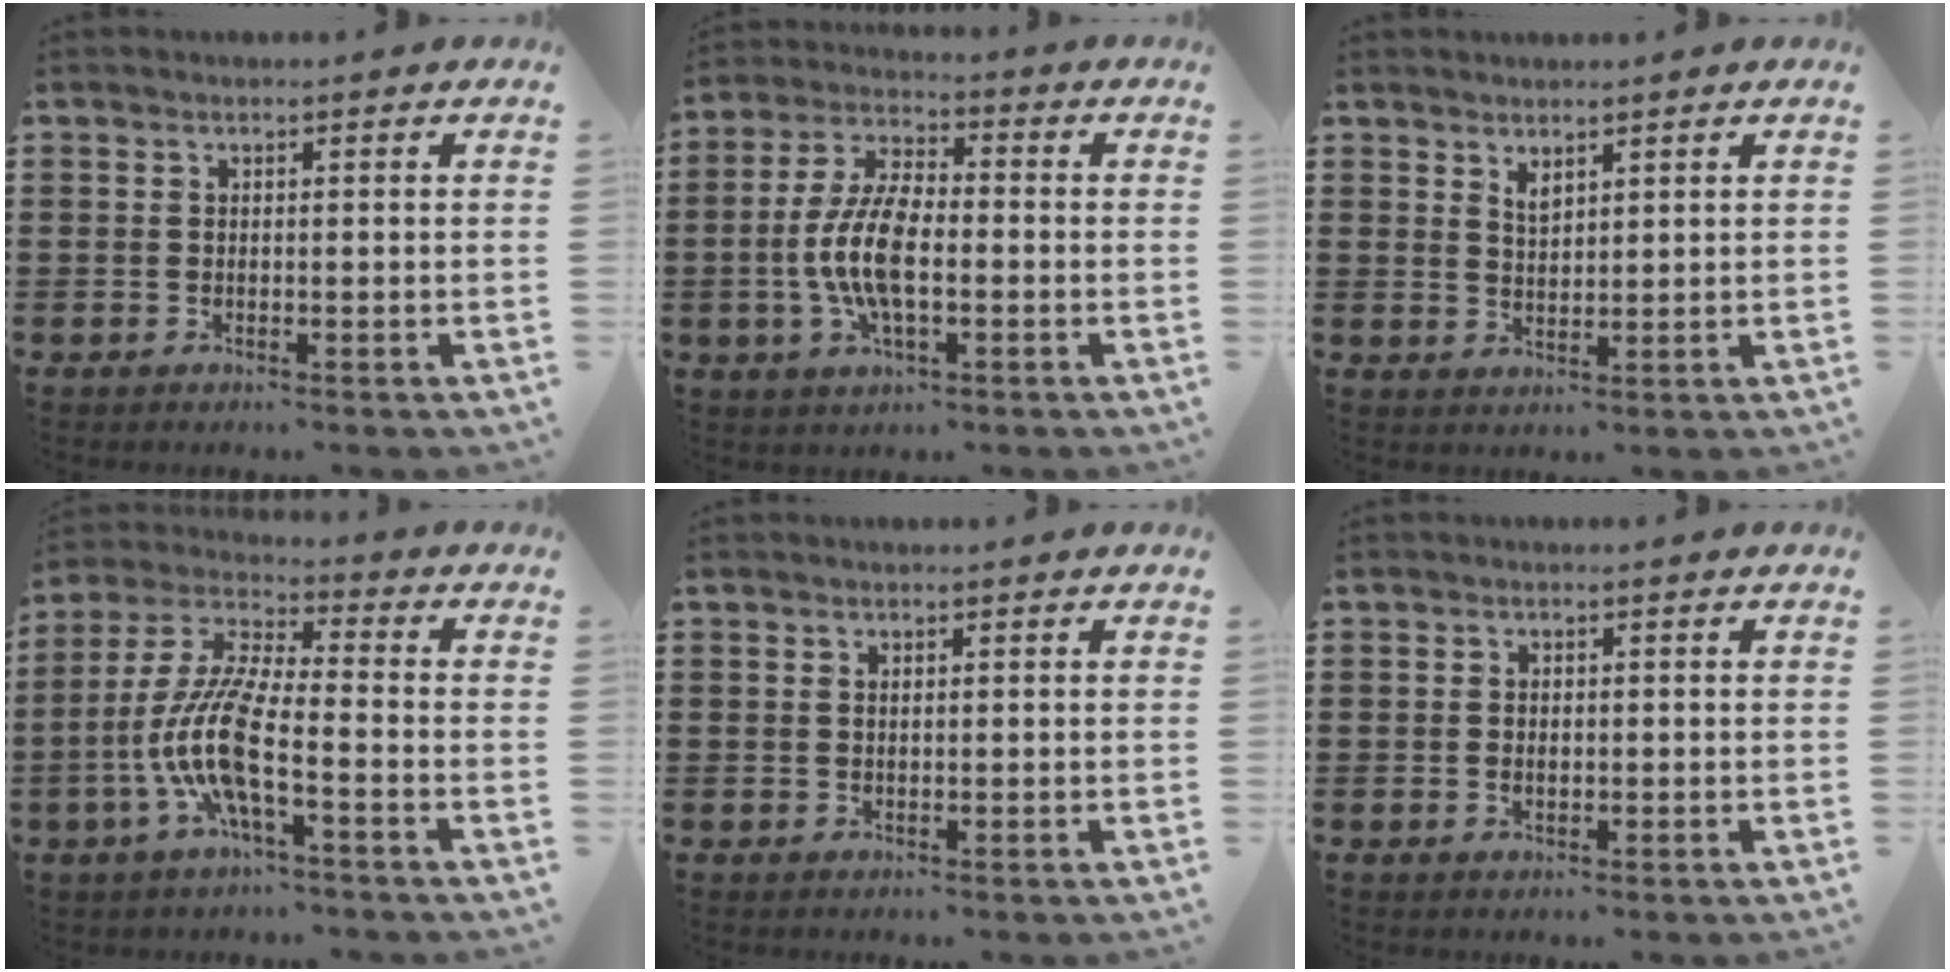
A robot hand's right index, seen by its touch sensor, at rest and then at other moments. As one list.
[{"total": 9.2, "force": [-1.6, 3.9, 8.2], "torque": [-0.198, -0.009, -0.041]}, {"total": 2.0, "force": [1.7, 0.6, 0.9], "torque": [-0.020, 0.000, 0.033]}, {"total": 10.6, "force": [-4.1, 2.3, 9.5], "torque": [-0.229, -0.015, -0.087]}, {"total": 0.5, "force": [0.2, 0.1, 0.5], "torque": [-0.012, -0.003, 0.005]}, {"total": 1.1, "force": [-0.1, 0.7, 0.8], "torque": [-0.016, 0.005, -0.002]}]